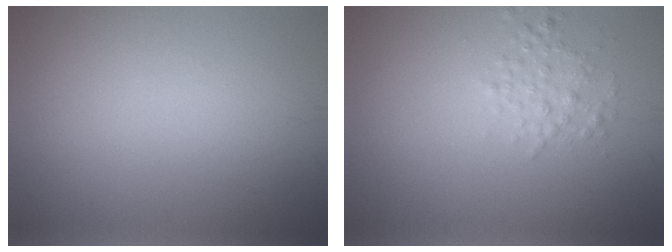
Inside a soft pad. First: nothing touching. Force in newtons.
{"total": 1.9, "press": 1.9, "slide": 0.0}